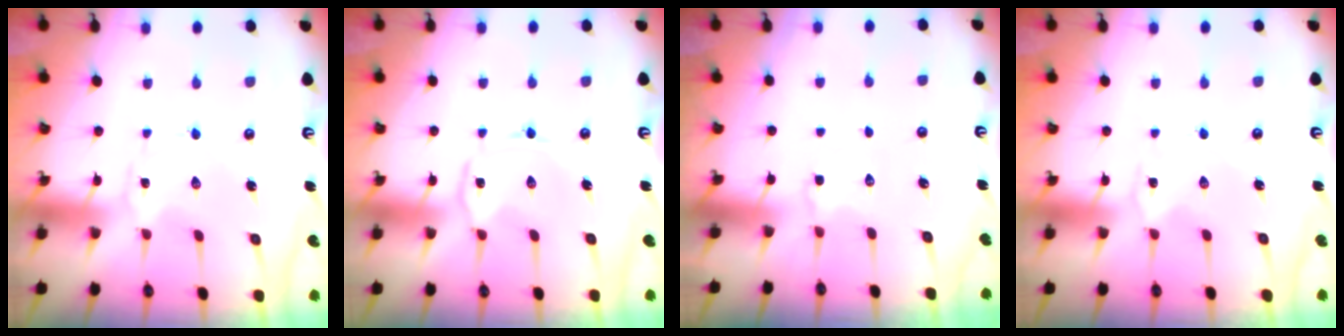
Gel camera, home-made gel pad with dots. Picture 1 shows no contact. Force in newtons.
{"total": 2.7, "press": 2.7, "slide": 0.4}
{"total": 2.6, "press": 2.2, "slide": 1.4}
{"total": 0.0}